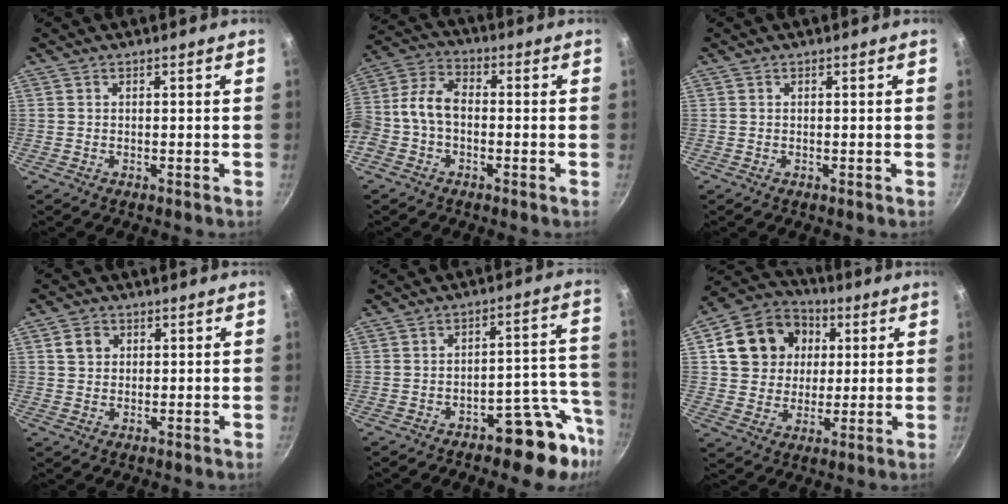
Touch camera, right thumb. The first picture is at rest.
{"total": 9.5, "force": [-1.5, 6.5, 6.8], "torque": [-0.133, 0.042, -0.046]}
{"total": 0.0}
{"total": 3.5, "force": [1.0, 3.0, 1.5], "torque": [-0.009, 0.004, 0.016]}
{"total": 10.8, "force": [-6.5, 5.0, 7.0], "torque": [-0.020, 0.069, -0.090]}
{"total": 15.4, "force": [3.8, 13.1, 7.1], "torque": [-0.109, 0.019, 0.059]}